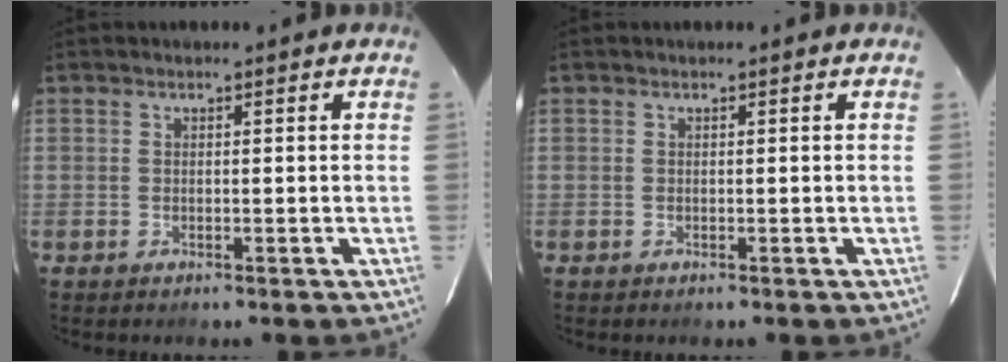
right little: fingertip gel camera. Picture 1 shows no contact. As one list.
[{"total": 0.0}]